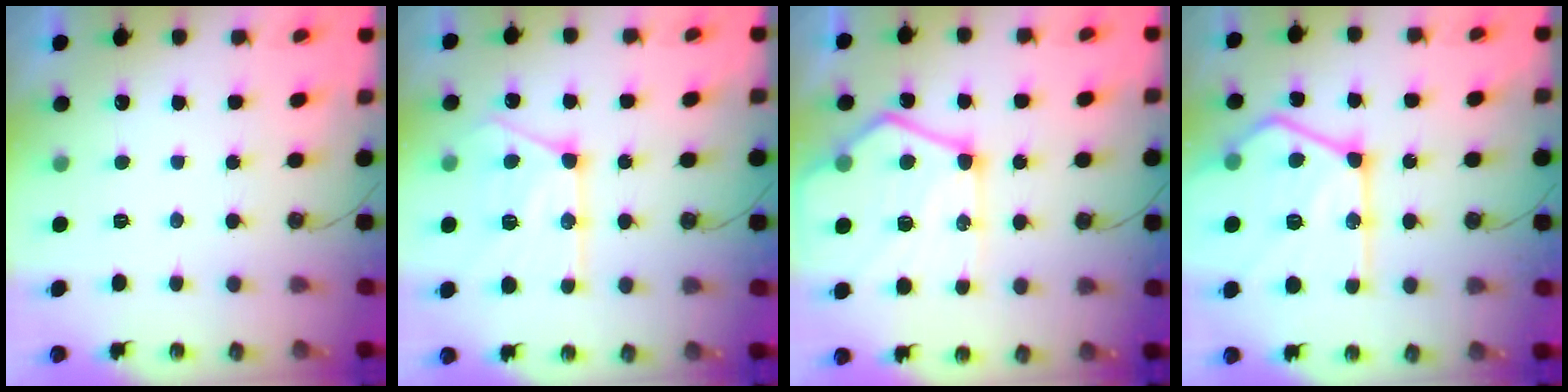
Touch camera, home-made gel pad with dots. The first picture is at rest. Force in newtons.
{"total": 17.5, "press": 17.4, "slide": 1.8}
{"total": 21.8, "press": 21.7, "slide": 2.0}
{"total": 26.3, "press": 26.1, "slide": 3.0}